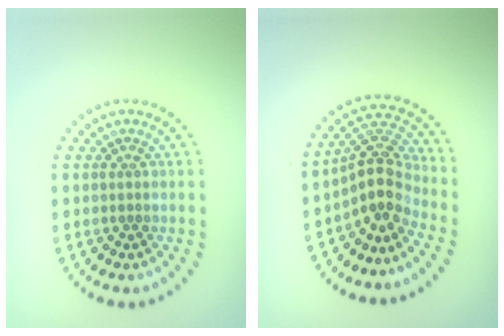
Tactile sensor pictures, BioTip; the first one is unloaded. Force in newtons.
{"total": 4.0, "press": 3.0, "slide": 2.7}